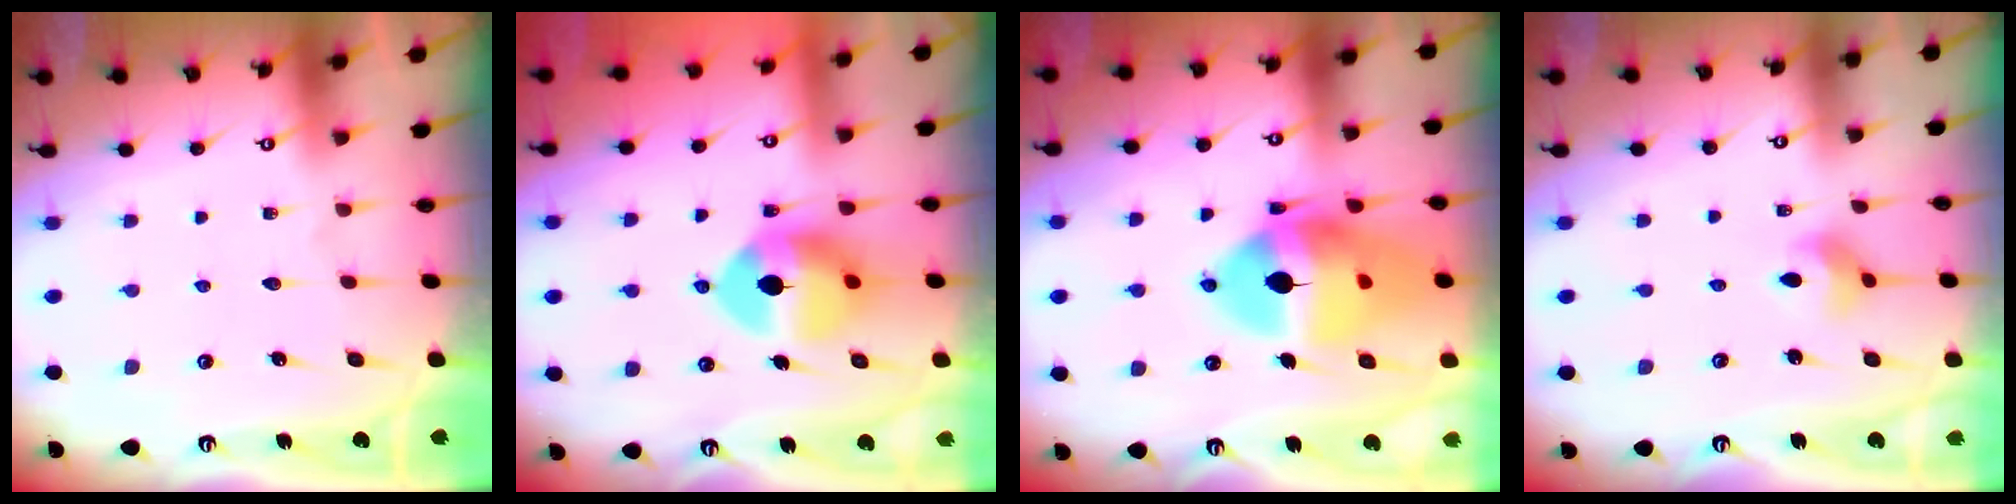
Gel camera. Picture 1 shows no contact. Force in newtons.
{"total": 10.6, "press": 10.5, "slide": 1.6}
{"total": 21.0, "press": 20.8, "slide": 2.4}
{"total": 3.8, "press": 3.8, "slide": 0.5}